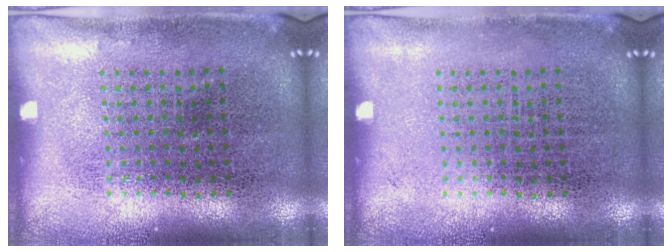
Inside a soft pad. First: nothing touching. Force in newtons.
{"total": 0.0}